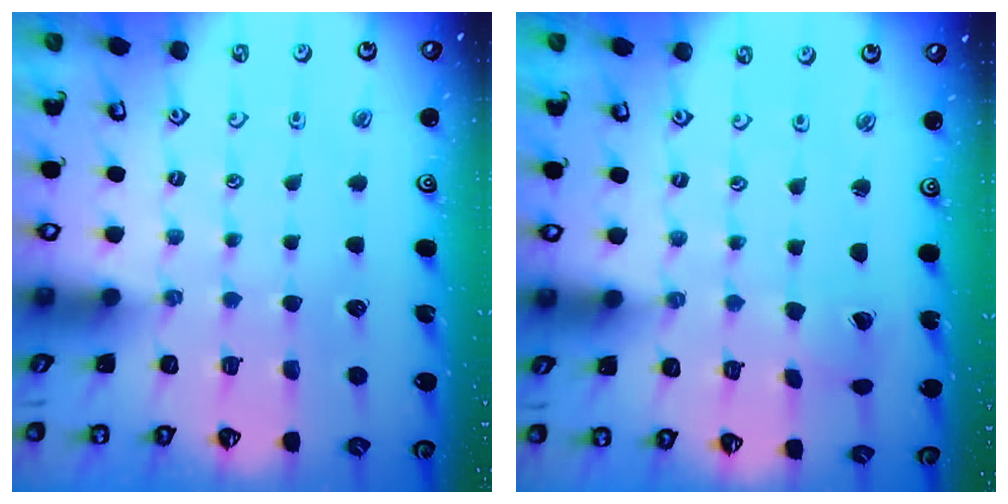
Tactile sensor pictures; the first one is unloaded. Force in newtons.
{"total": 0.8, "press": 0.8, "slide": 0.1}